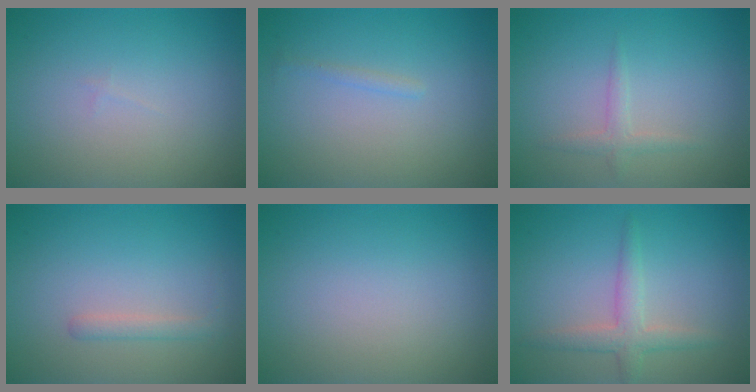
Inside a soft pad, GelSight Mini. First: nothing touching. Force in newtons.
{"total": 0.6, "press": 0.6, "slide": 0.0}
{"total": 1.3, "press": 1.3, "slide": 0.0}
{"total": 1.2, "press": 1.2, "slide": 0.1}
{"total": 0.0}
{"total": 2.6, "press": 2.6, "slide": 0.0}